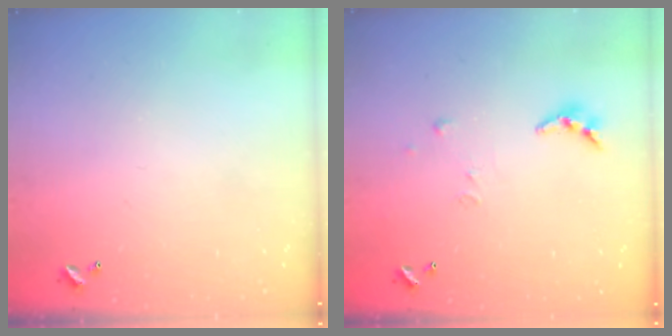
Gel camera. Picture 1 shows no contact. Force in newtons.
{"total": 5.7, "press": 5.7, "slide": 0.4}